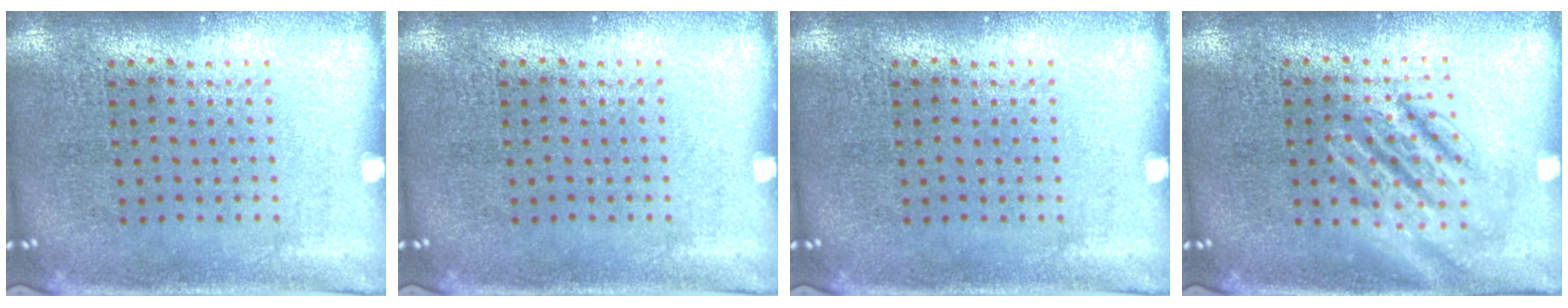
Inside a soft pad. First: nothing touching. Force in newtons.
{"total": 0.0}
{"total": 0.0}
{"total": 2.5, "press": 2.5, "slide": 0.3}